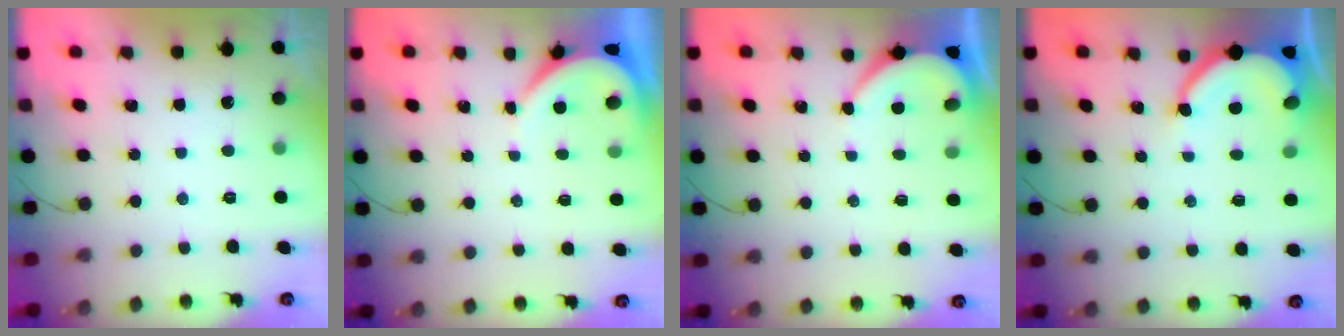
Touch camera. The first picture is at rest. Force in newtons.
{"total": 3.5, "press": 3.4, "slide": 0.5}
{"total": 3.9, "press": 3.9, "slide": 0.3}
{"total": 7.3, "press": 7.3, "slide": 0.8}